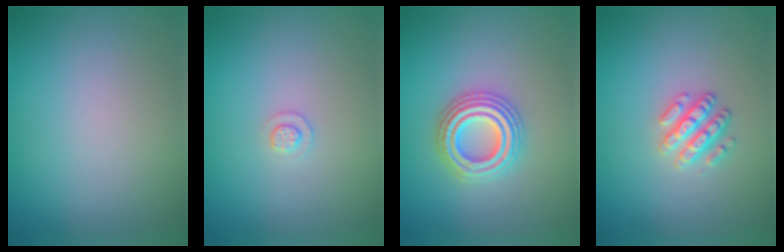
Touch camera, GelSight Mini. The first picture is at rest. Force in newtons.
{"total": 1.0, "press": 1.0, "slide": 0.2}
{"total": 4.4, "press": 4.4, "slide": 0.7}
{"total": 2.5, "press": 2.5, "slide": 0.4}